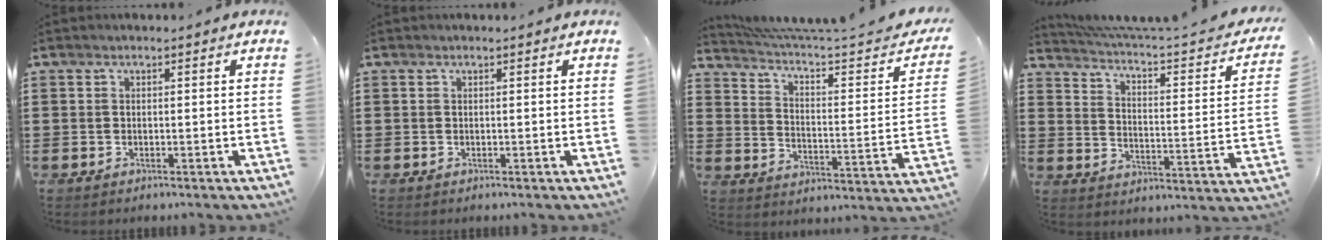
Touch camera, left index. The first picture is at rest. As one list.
[{"total": 0.0}, {"total": 4.7, "force": [3.7, 0.4, 2.9], "torque": [-0.075, -0.034, 0.056]}, {"total": 2.9, "force": [2.5, 0.0, 1.5], "torque": [-0.049, -0.033, 0.031]}]